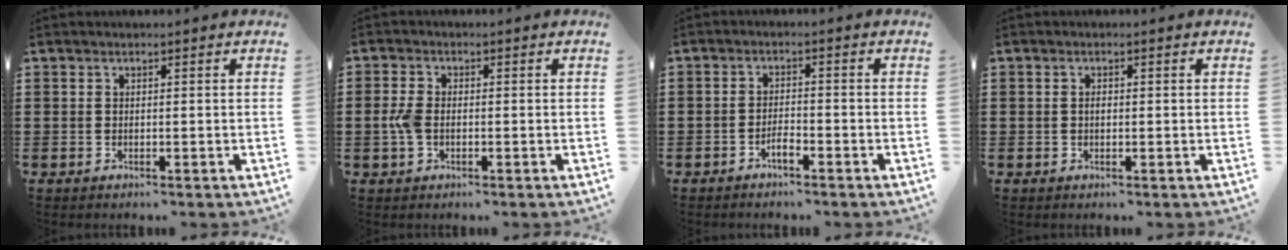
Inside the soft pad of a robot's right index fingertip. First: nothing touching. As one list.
[{"total": 3.1, "force": [-0.4, 1.9, 2.5], "torque": [-0.070, -0.003, -0.015]}, {"total": 2.2, "force": [-1.7, 0.4, 1.3], "torque": [-0.026, 0.003, -0.032]}, {"total": 1.0, "force": [0.0, 0.5, 0.9], "torque": [-0.018, 0.002, -0.002]}]